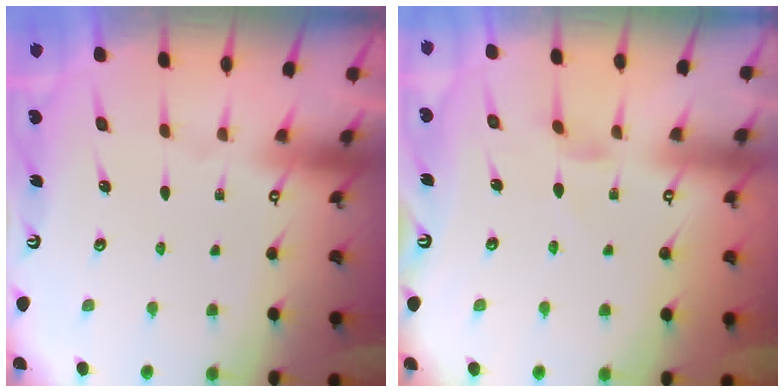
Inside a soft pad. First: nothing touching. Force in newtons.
{"total": 0.9, "press": 0.8, "slide": 0.3}